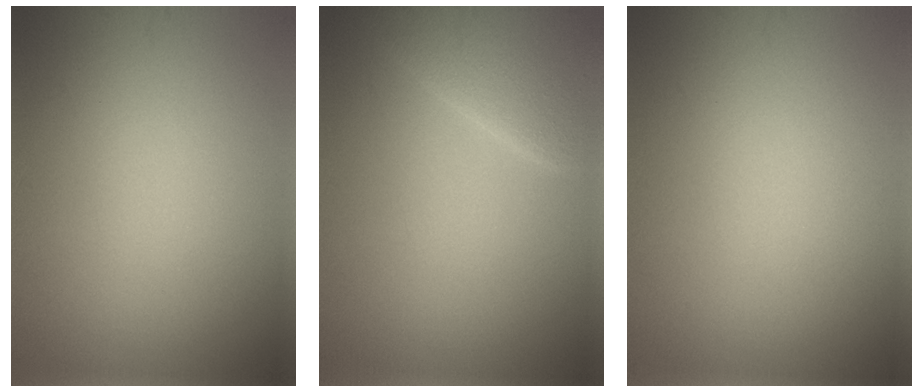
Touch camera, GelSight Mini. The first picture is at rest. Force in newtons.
{"total": 4.4, "press": 4.4, "slide": 0.2}
{"total": 0.0}